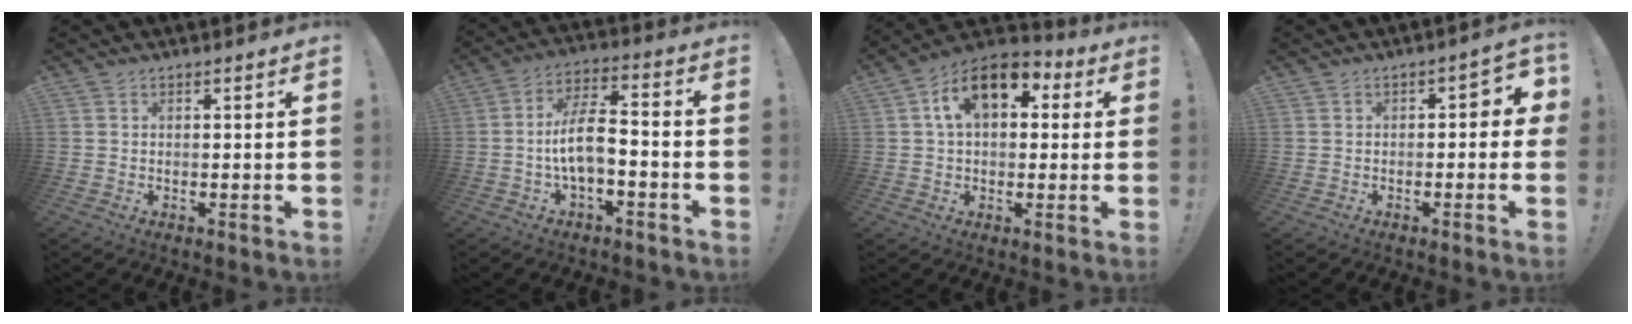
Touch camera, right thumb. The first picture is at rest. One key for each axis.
{"total": 10.8, "fx": -3.0, "fy": 4.5, "fz": 9.4, "tx": -0.189, "ty": 0.015, "tz": -0.054}
{"total": 13.7, "fx": 5.1, "fy": 8.2, "fz": 9.7, "tx": -0.159, "ty": -0.002, "tz": 0.093}
{"total": 3.3, "fx": -1.1, "fy": 2.0, "fz": 2.3, "tx": -0.026, "ty": 0.008, "tz": -0.023}